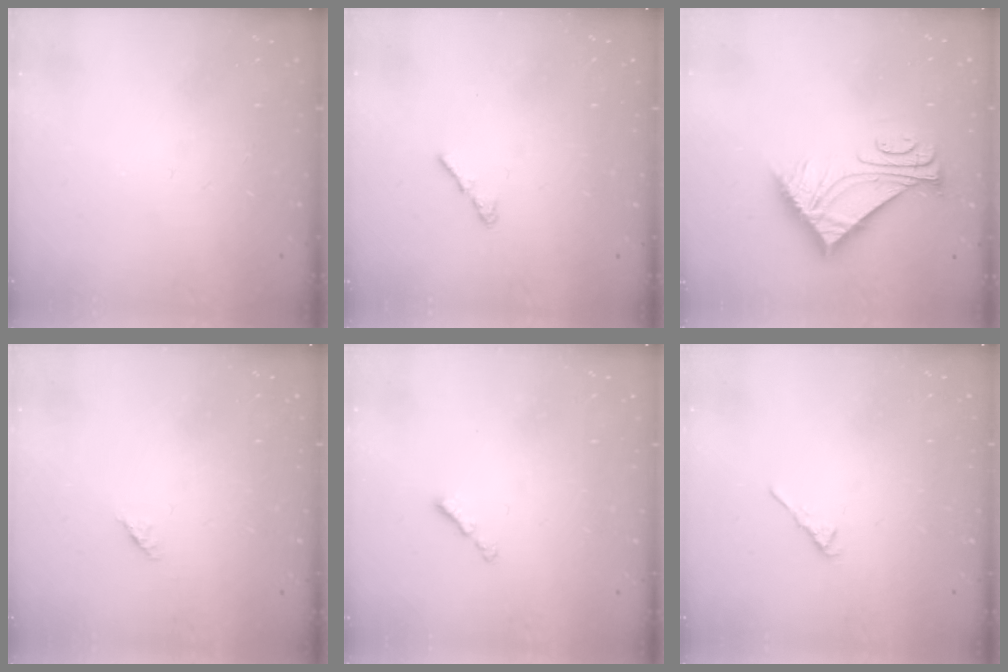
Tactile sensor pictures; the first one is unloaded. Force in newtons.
{"total": 1.2, "press": 1.1, "slide": 0.5}
{"total": 8.7, "press": 8.7, "slide": 0.1}
{"total": 1.4, "press": 1.3, "slide": 0.5}
{"total": 1.1, "press": 1.0, "slide": 0.4}
{"total": 3.1, "press": 3.0, "slide": 0.8}